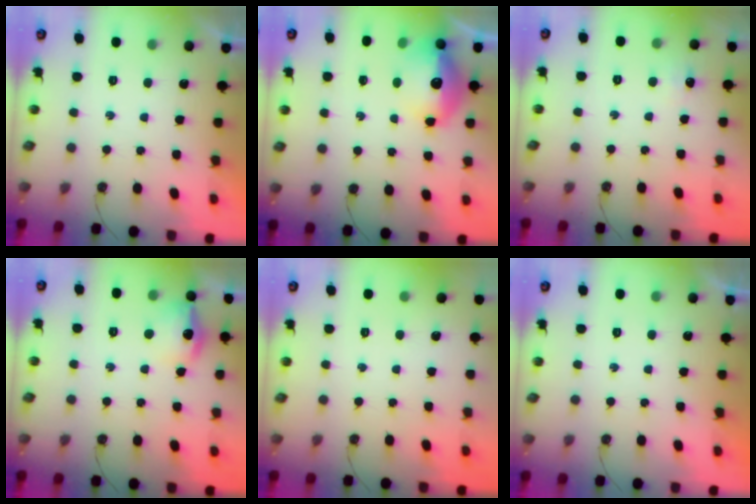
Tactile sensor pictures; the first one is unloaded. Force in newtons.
{"total": 13.7, "press": 13.7, "slide": 1.4}
{"total": 5.0, "press": 5.0, "slide": 0.6}
{"total": 12.0, "press": 11.9, "slide": 0.9}
{"total": 0.0}
{"total": 0.0}